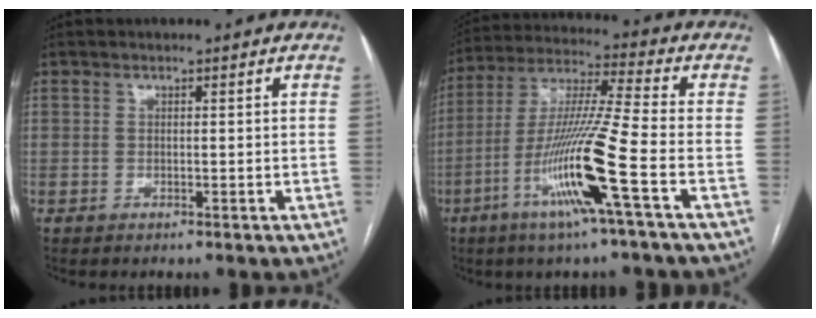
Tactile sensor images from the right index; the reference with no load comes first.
{"total": 15.5, "force": [-6.0, -1.5, 14.2], "torque": [-0.284, -0.016, -0.118]}